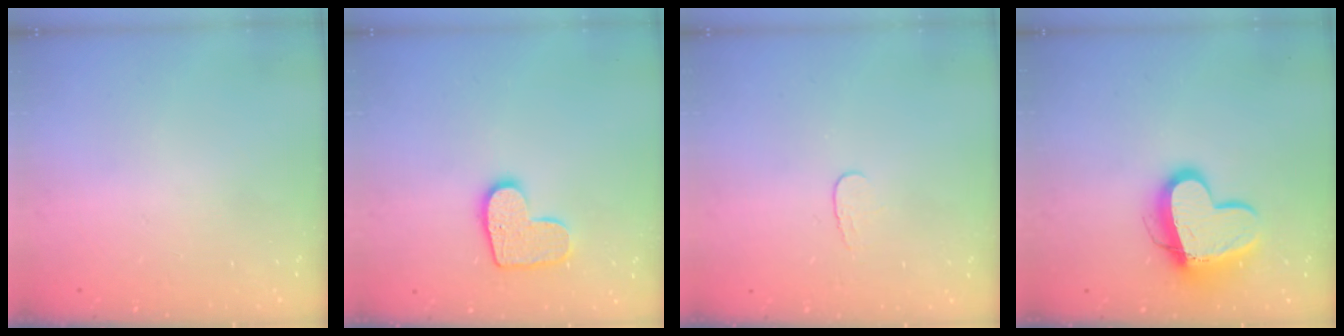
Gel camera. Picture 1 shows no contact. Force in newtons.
{"total": 10.9, "press": 10.9, "slide": 0.6}
{"total": 3.6, "press": 3.5, "slide": 0.4}
{"total": 13.7, "press": 13.6, "slide": 1.3}